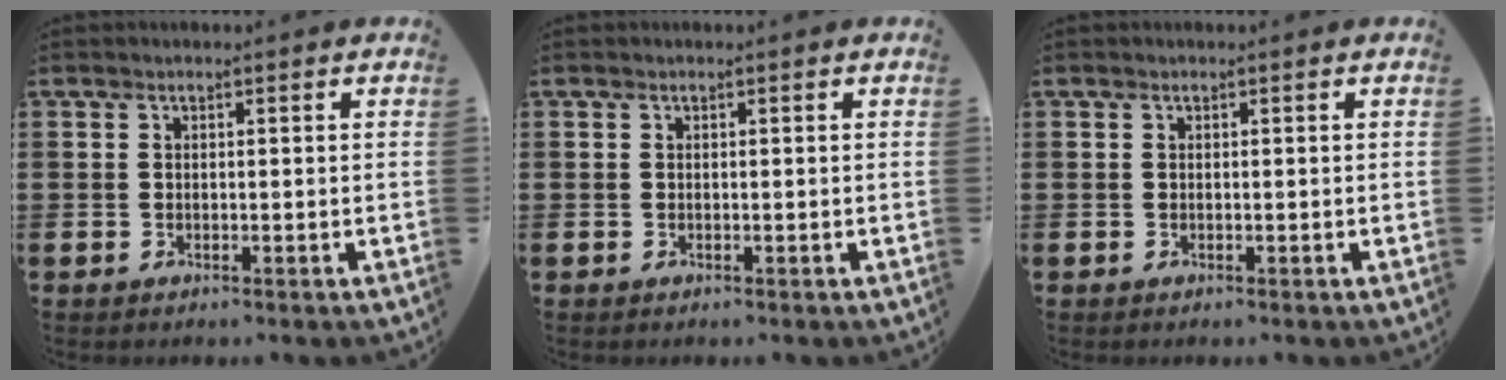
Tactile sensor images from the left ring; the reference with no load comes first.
{"total": 0.0}
{"total": 0.0}